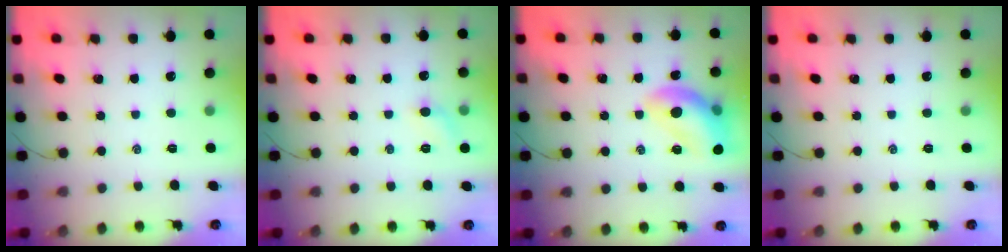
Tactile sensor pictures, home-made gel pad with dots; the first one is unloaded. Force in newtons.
{"total": 5.3, "press": 5.0, "slide": 1.6}
{"total": 14.9, "press": 14.8, "slide": 1.7}
{"total": 0.0}